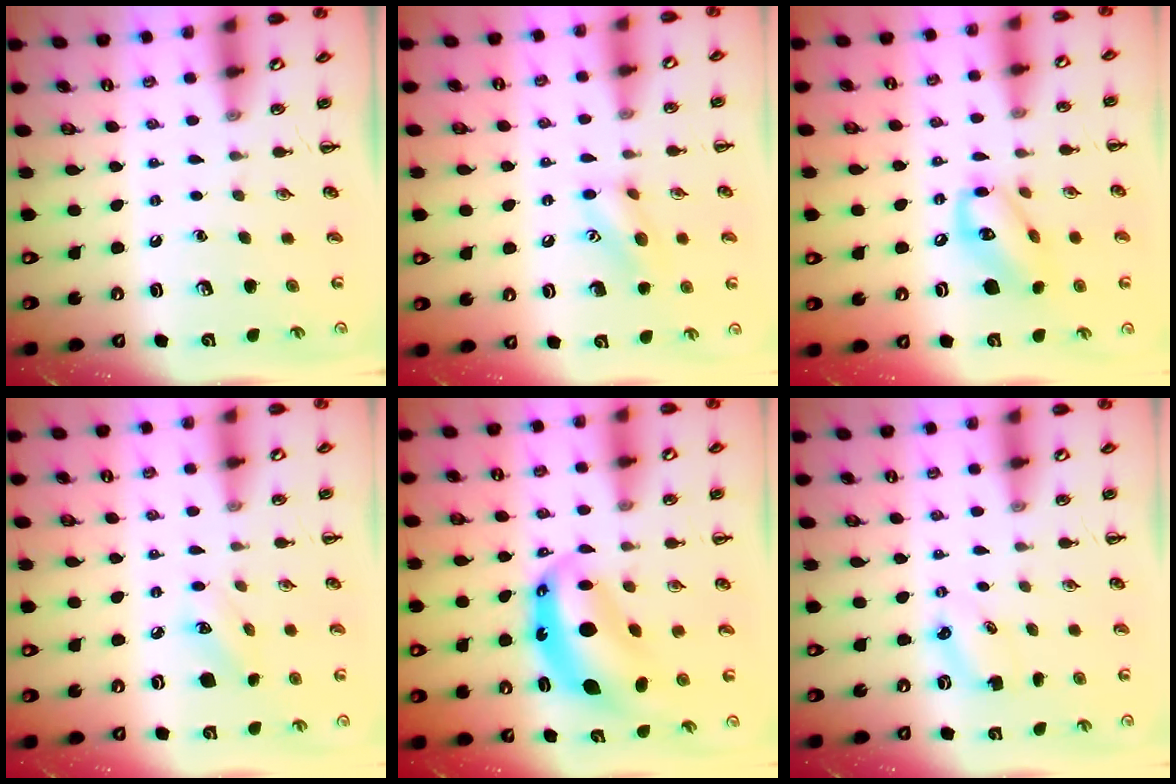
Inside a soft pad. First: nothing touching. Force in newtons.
{"total": 9.6, "press": 9.6, "slide": 0.5}
{"total": 12.4, "press": 12.2, "slide": 2.6}
{"total": 5.4, "press": 5.2, "slide": 1.5}
{"total": 8.9, "press": 8.7, "slide": 1.9}
{"total": 2.8, "press": 2.7, "slide": 0.7}